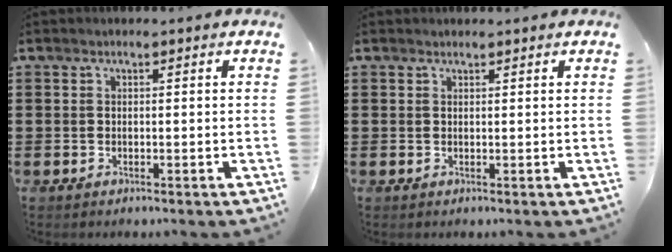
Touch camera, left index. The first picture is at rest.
{"total": 0.6, "force": [0.6, 0.1, 0.0], "torque": [-0.002, 0.000, 0.011]}